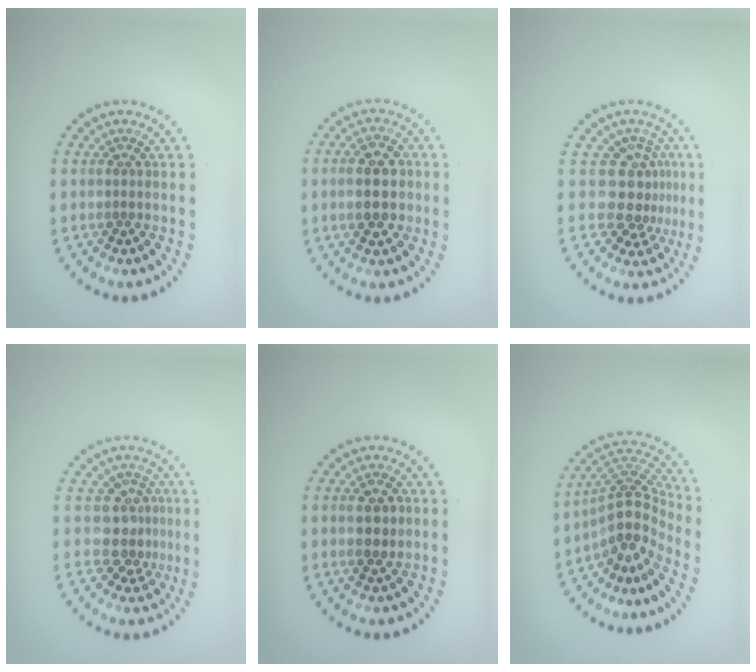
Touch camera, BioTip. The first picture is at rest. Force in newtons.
{"total": 4.6, "press": 4.6, "slide": 0.2}
{"total": 3.6, "press": 2.5, "slide": 2.6}
{"total": 3.2, "press": 2.6, "slide": 1.9}
{"total": 2.6, "press": 2.6, "slide": 0.3}
{"total": 4.5, "press": 3.3, "slide": 3.0}